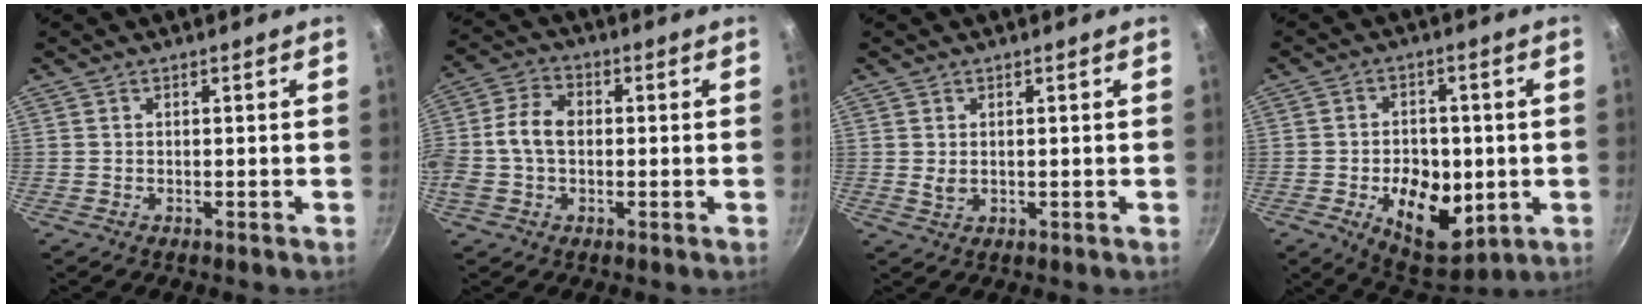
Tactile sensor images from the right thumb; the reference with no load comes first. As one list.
[{"total": 9.4, "force": [-0.1, 6.4, 6.8], "torque": [-0.125, 0.022, -0.016]}, {"total": 1.8, "force": [0.4, 1.1, 1.3], "torque": [-0.024, -0.004, 0.010]}, {"total": 14.0, "force": [-2.7, 9.0, 10.3], "torque": [-0.112, -0.002, -0.027]}]